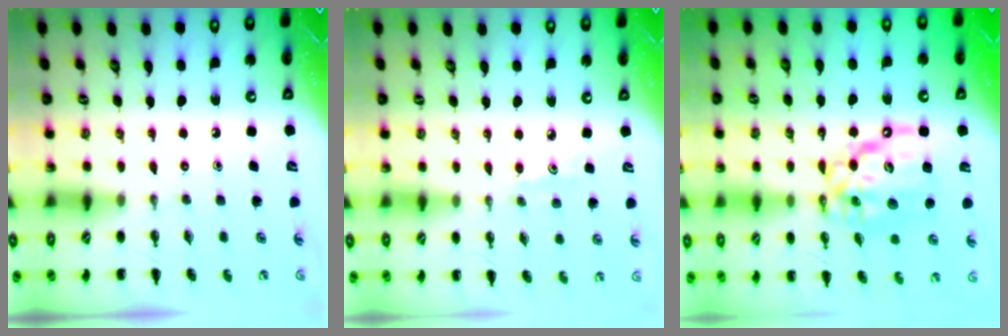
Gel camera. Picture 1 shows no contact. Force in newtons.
{"total": 2.6, "press": 2.3, "slide": 1.1}
{"total": 12.6, "press": 12.2, "slide": 3.4}